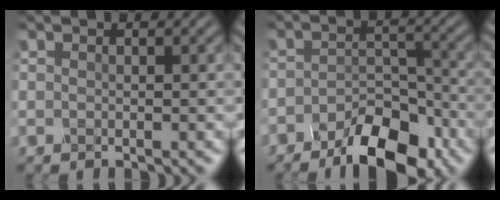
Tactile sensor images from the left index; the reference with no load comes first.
{"total": 6.7, "force": [-4.8, 2.5, 3.8], "torque": [-0.054, 0.002, -0.080]}